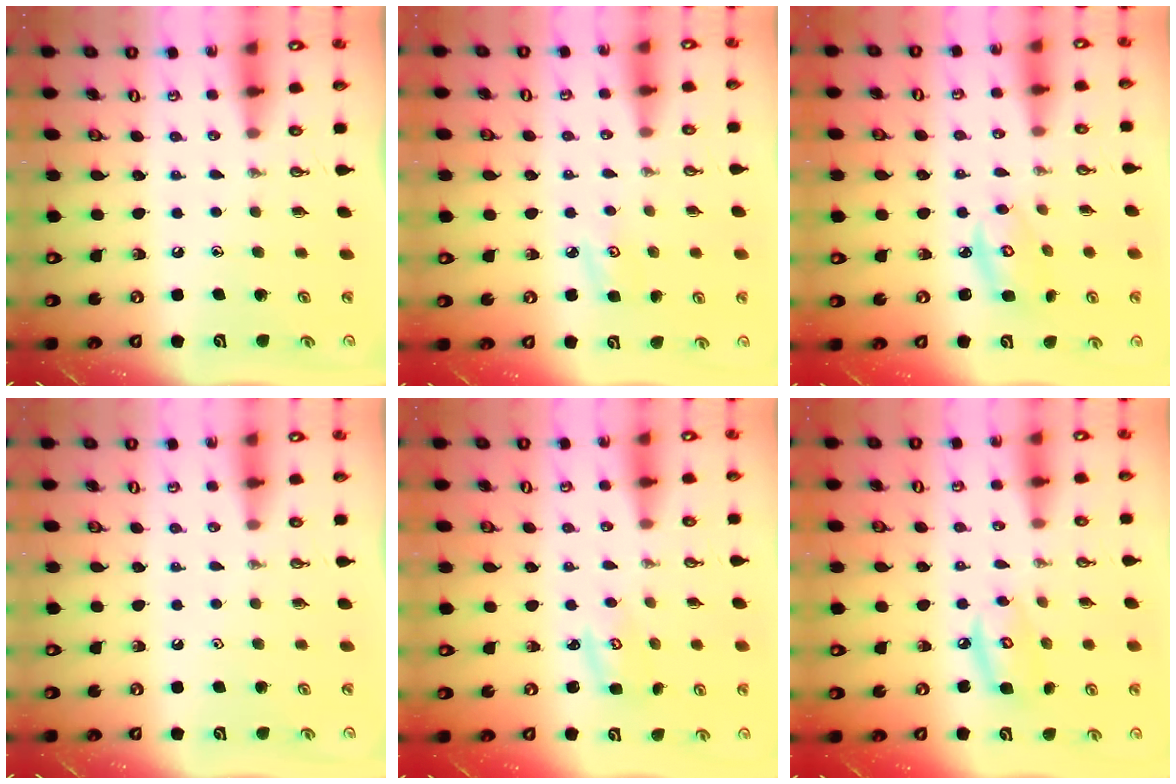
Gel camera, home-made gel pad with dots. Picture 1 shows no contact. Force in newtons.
{"total": 3.7, "press": 3.6, "slide": 0.4}
{"total": 5.9, "press": 5.9, "slide": 0.5}
{"total": 0.6, "press": 0.6, "slide": 0.0}
{"total": 2.8, "press": 2.8, "slide": 0.4}
{"total": 7.3, "press": 7.3, "slide": 0.5}